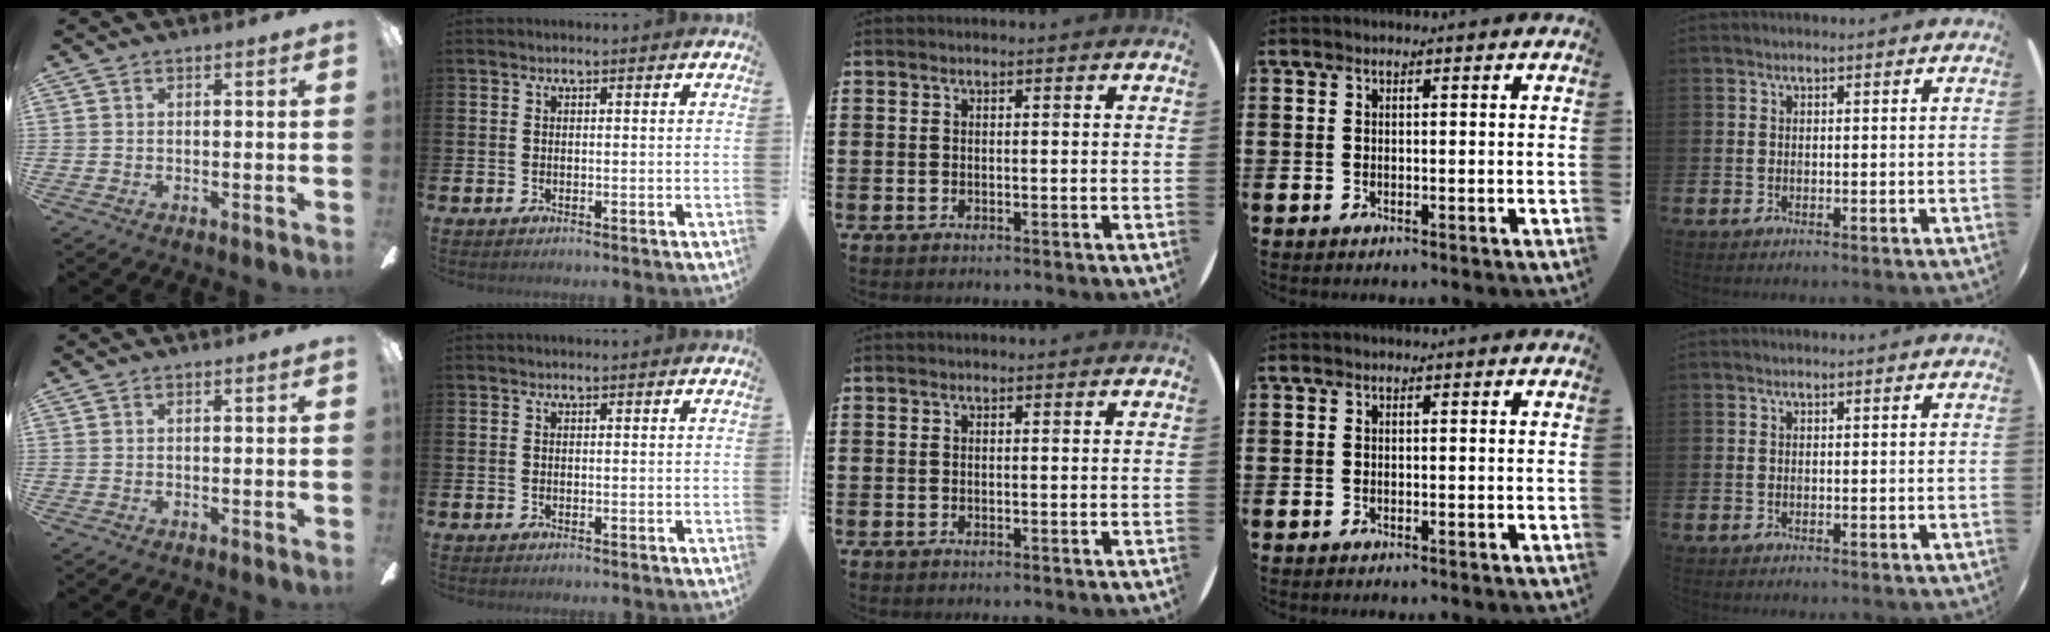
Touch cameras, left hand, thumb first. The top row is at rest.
{}